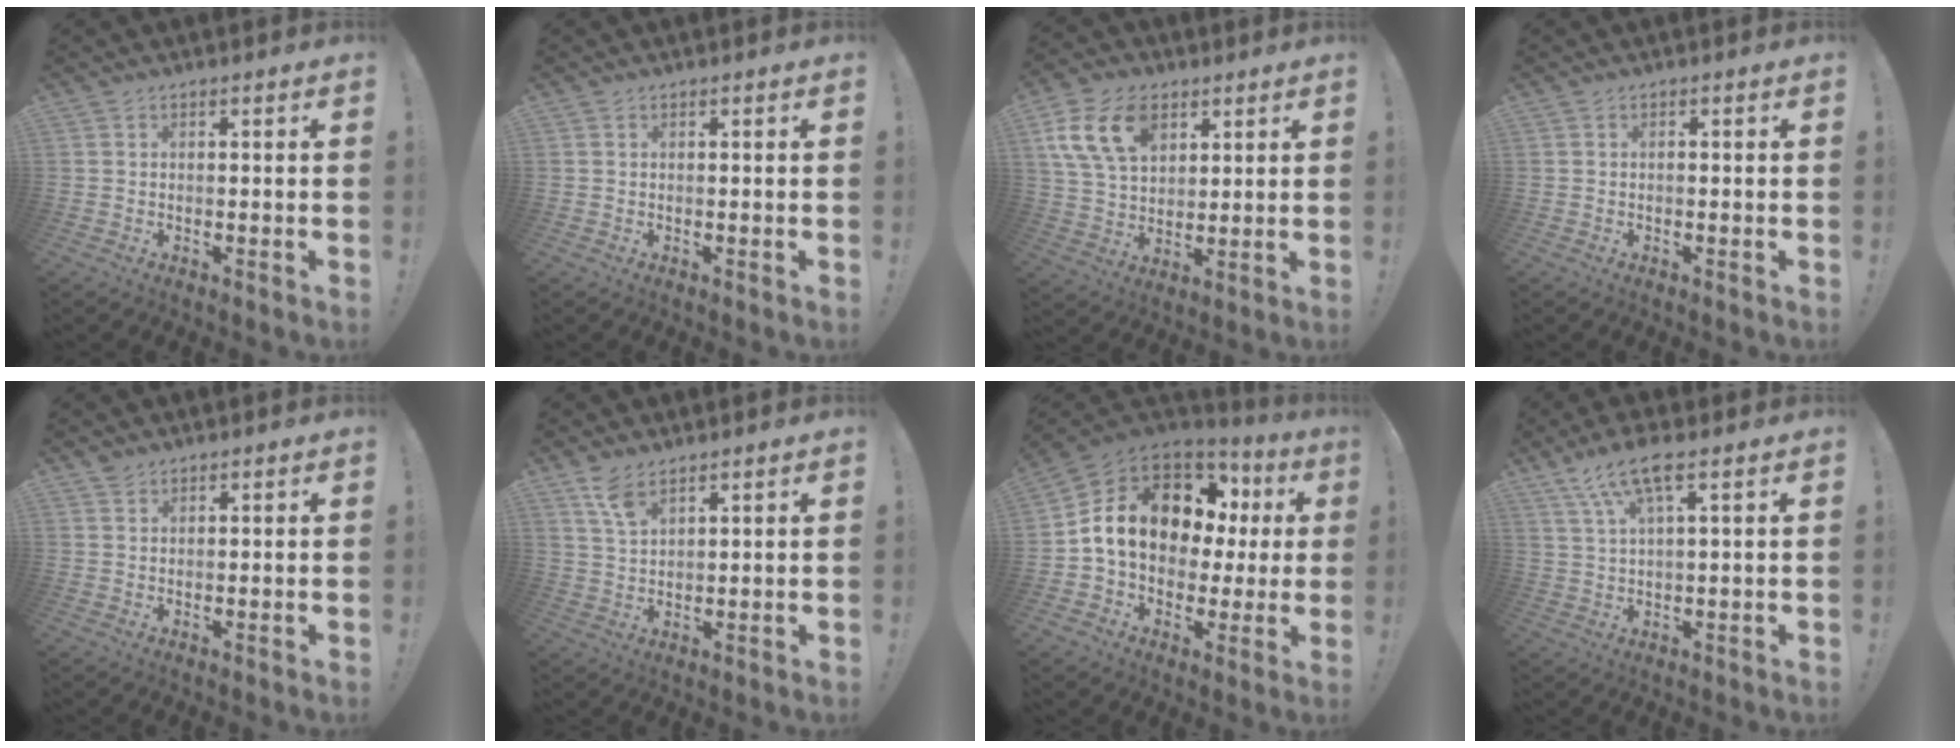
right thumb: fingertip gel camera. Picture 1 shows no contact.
{"total": 0.0}
{"total": 16.1, "force": [7.3, 11.0, 9.3], "torque": [-0.164, -0.019, 0.141]}
{"total": 0.0}
{"total": 1.8, "force": [1.6, 0.7, 0.3], "torque": [0.001, -0.006, 0.028]}
{"total": 6.1, "force": [4.3, 2.2, 3.7], "torque": [-0.066, -0.025, 0.078]}
{"total": 17.3, "force": [5.0, 12.5, 10.9], "torque": [-0.175, -0.010, 0.114]}
{"total": 9.0, "force": [4.9, 2.2, 7.2], "torque": [-0.135, -0.016, 0.093]}